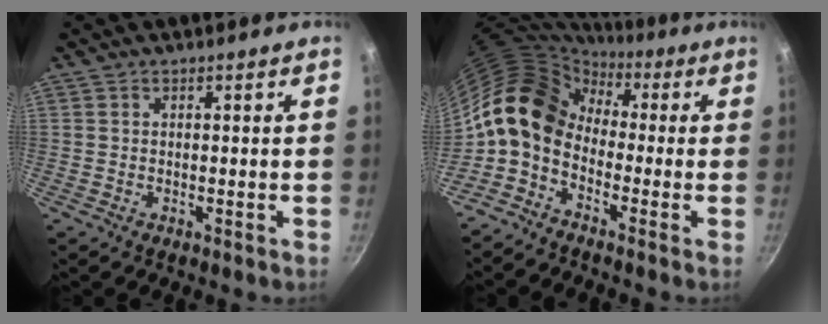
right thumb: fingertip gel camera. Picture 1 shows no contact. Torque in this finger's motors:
{"motor_torque": [1.86, 2.38, 1.04, -1.21, 0.17]}